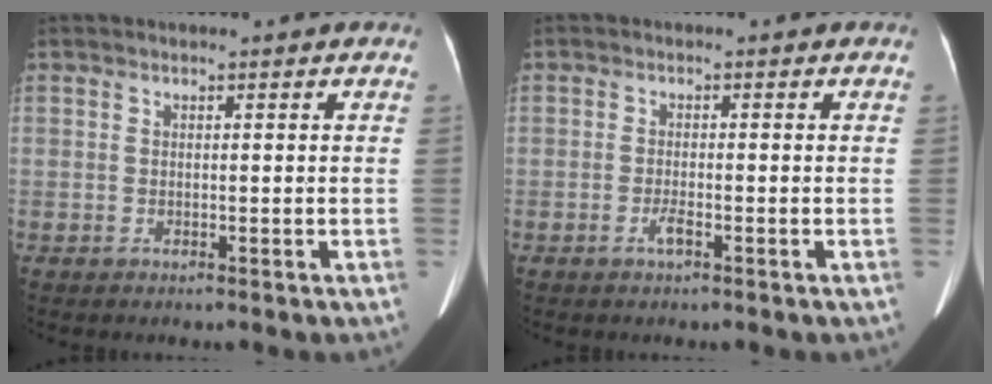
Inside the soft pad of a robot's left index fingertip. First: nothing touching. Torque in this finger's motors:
{"motor_torque": [0.26, 0.16, 0.11, 0.01]}